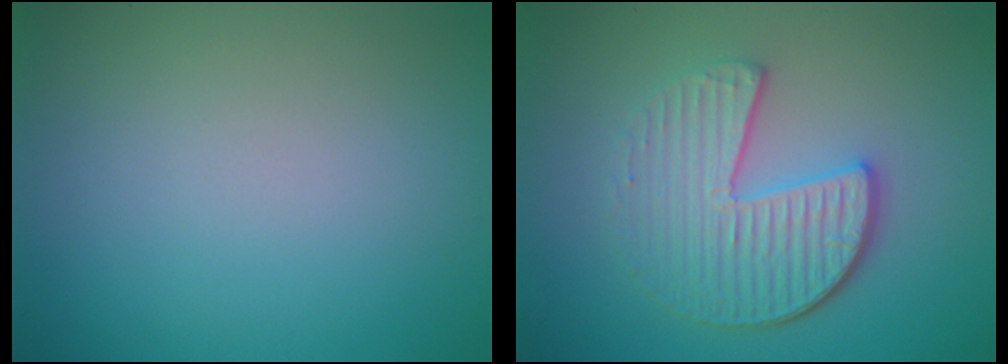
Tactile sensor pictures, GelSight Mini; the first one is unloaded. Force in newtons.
{"total": 5.0, "press": 4.0, "slide": 3.1}